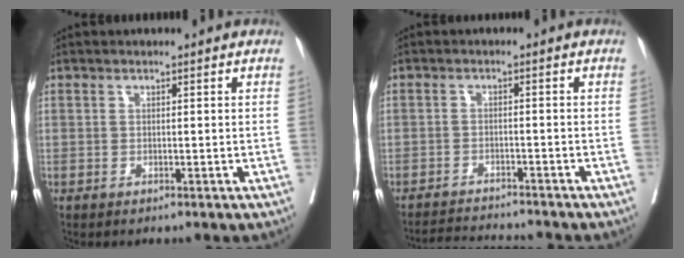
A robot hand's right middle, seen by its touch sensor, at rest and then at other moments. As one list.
[{"total": 6.7, "force": [-6.6, -0.3, 1.2], "torque": [-0.017, -0.007, -0.106]}]